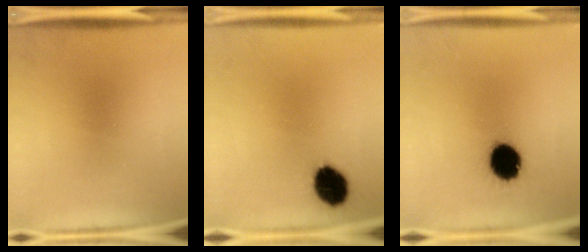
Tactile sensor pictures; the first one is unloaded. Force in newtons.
{"total": 8.6}
{"total": 11.7}